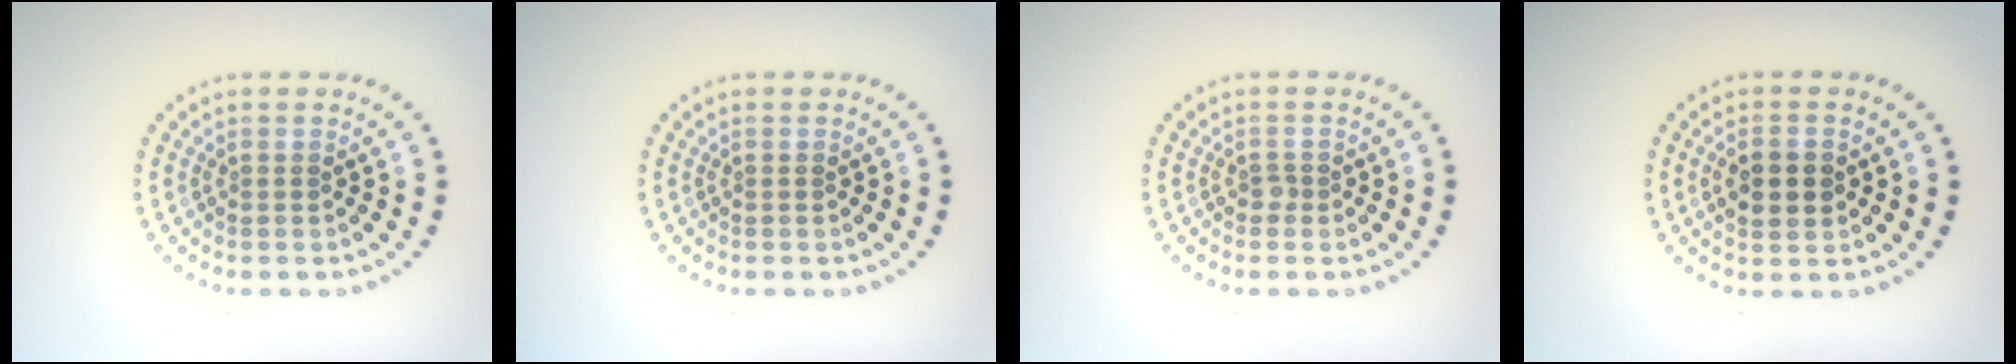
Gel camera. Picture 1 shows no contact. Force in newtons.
{"total": 0.0}
{"total": 0.8, "press": 0.5, "slide": 0.6}
{"total": 3.4, "press": 3.4, "slide": 0.2}